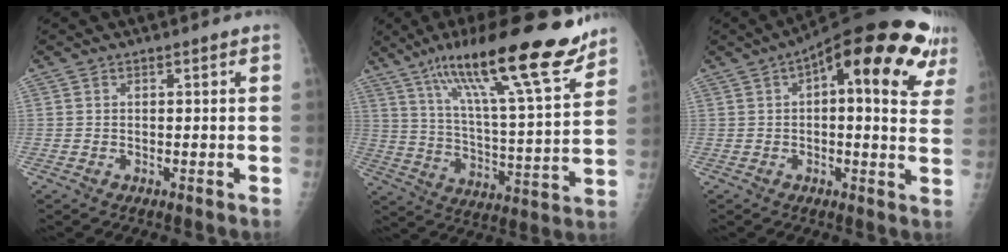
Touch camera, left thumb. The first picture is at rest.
{"total": 24.7, "force": [16.8, 4.2, 17.6], "torque": [-0.267, -0.058, 0.274]}
{"total": 22.4, "force": [9.8, 7.5, 18.7], "torque": [-0.242, 0.014, 0.124]}